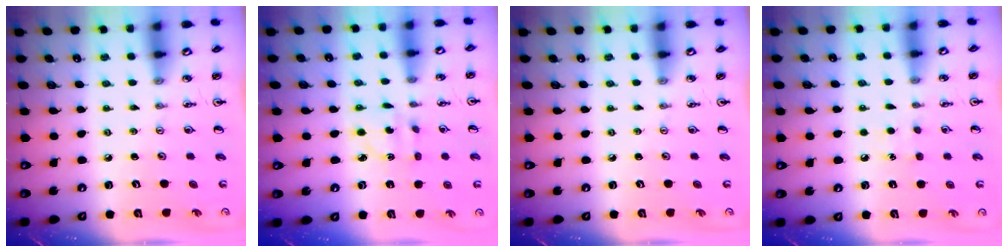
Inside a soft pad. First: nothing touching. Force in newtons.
{"total": 3.8, "press": 3.7, "slide": 0.8}
{"total": 0.0}
{"total": 5.2, "press": 5.2, "slide": 0.5}